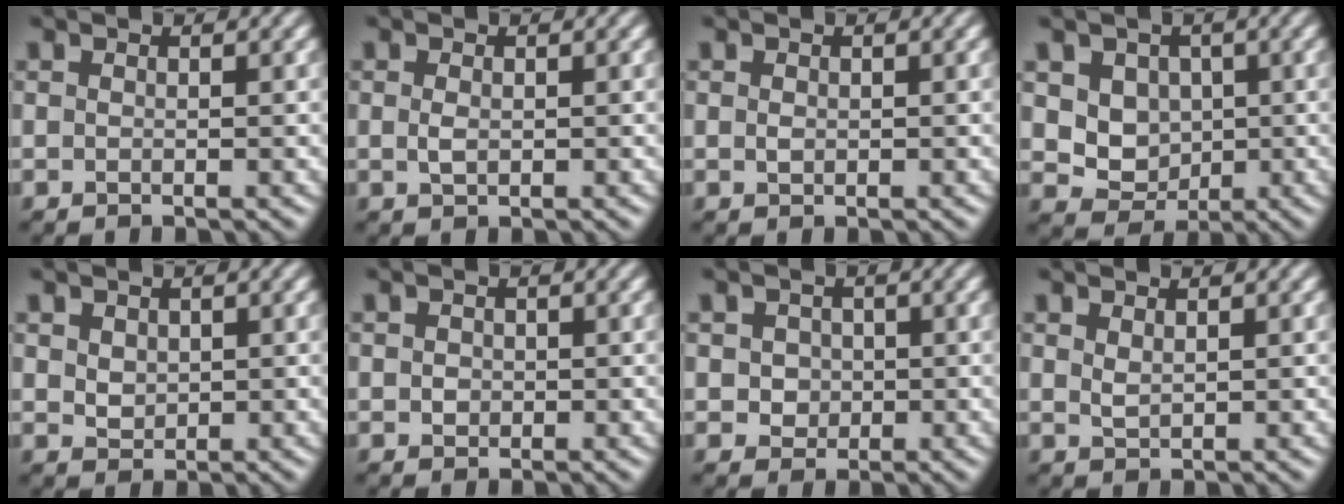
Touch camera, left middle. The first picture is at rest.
{"total": 1.0, "force": [0.1, 0.6, 0.8], "torque": [-0.020, -0.002, 0.002]}
{"total": 0.6, "force": [0.1, 0.5, 0.4], "torque": [-0.007, -0.001, 0.001]}
{"total": 4.8, "force": [1.2, 4.1, 2.2], "torque": [-0.040, -0.009, 0.031]}
{"total": 1.6, "force": [0.6, 1.3, 0.8], "torque": [-0.015, -0.002, 0.015]}
{"total": 1.0, "force": [0.1, 0.9, 0.4], "torque": [-0.003, -0.002, 0.000]}
{"total": 2.3, "force": [0.3, 2.0, 1.0], "torque": [-0.011, 0.007, 0.011]}
{"total": 1.0, "force": [0.6, 0.4, 0.6], "torque": [-0.016, -0.002, 0.017]}